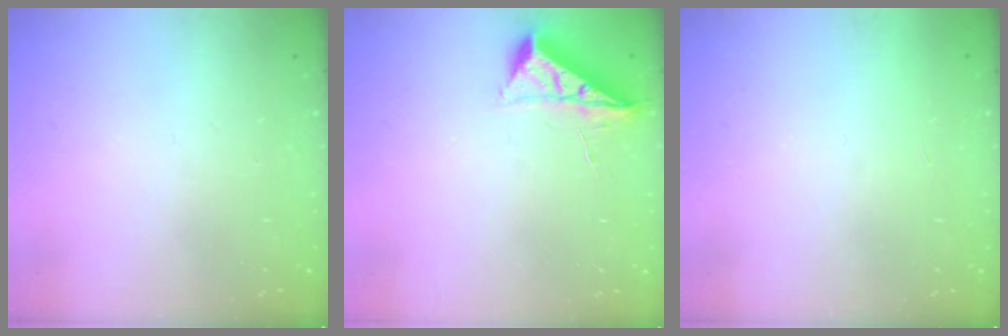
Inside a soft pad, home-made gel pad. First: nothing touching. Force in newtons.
{"total": 6.8, "press": 6.7, "slide": 0.7}
{"total": 1.6, "press": 1.6, "slide": 0.1}